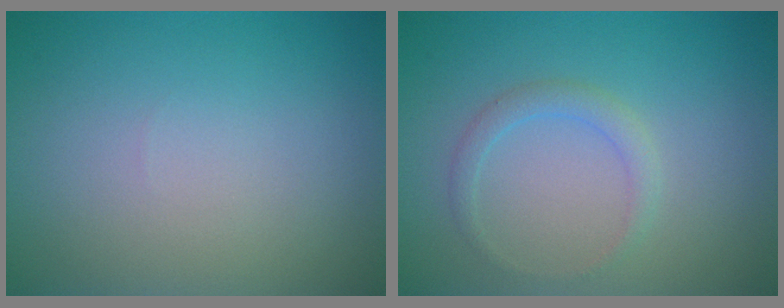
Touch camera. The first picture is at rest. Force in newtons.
{"total": 1.6, "press": 1.6, "slide": 0.2}